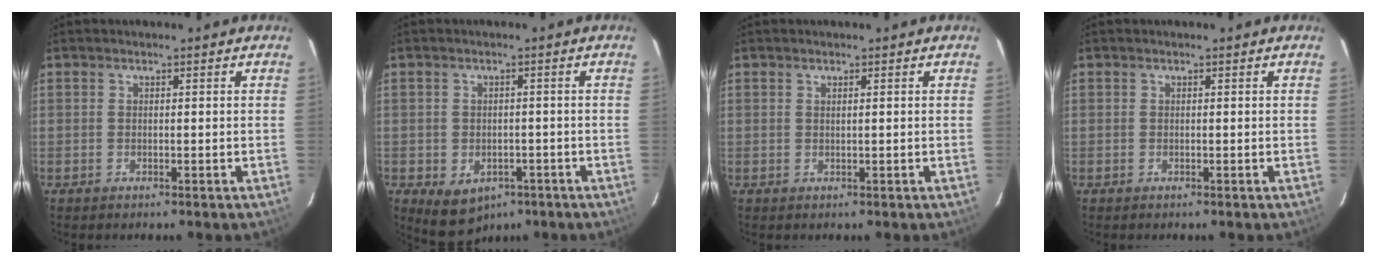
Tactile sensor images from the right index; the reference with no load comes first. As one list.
[{"total": 7.0, "force": [-3.4, 5.3, 2.9], "torque": [-0.060, -0.004, -0.029]}, {"total": 0.6, "force": [0.3, -0.2, 0.5], "torque": [-0.009, 0.001, 0.005]}, {"total": 0.0}]